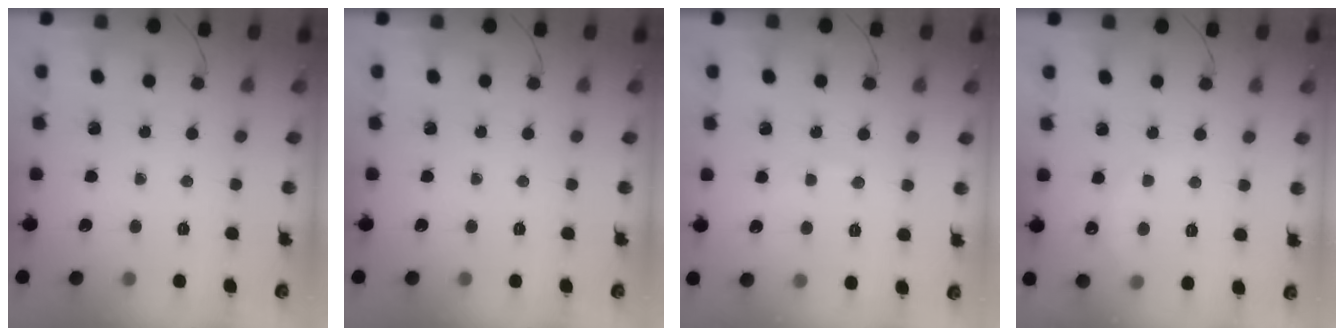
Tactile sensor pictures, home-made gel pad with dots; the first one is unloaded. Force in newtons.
{"total": 0.0}
{"total": 3.6, "press": 3.4, "slide": 1.0}
{"total": 6.1, "press": 5.9, "slide": 1.3}